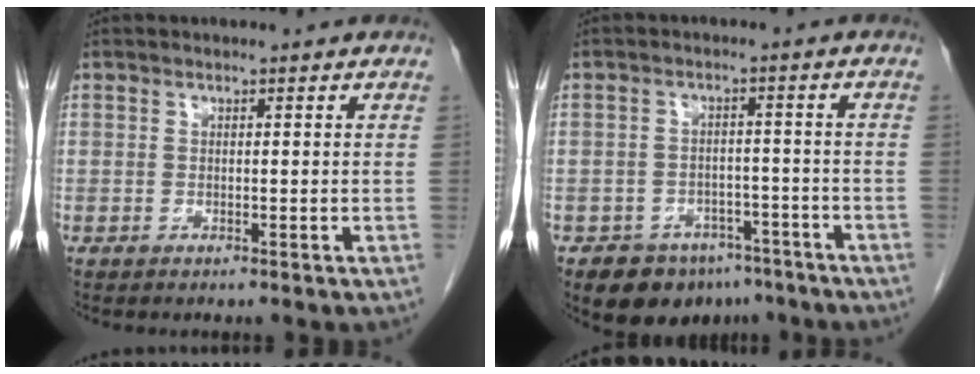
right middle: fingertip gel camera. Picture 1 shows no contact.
{"total": 8.4, "force": [-6.2, 5.1, 2.4], "torque": [-0.024, 0.010, -0.086]}